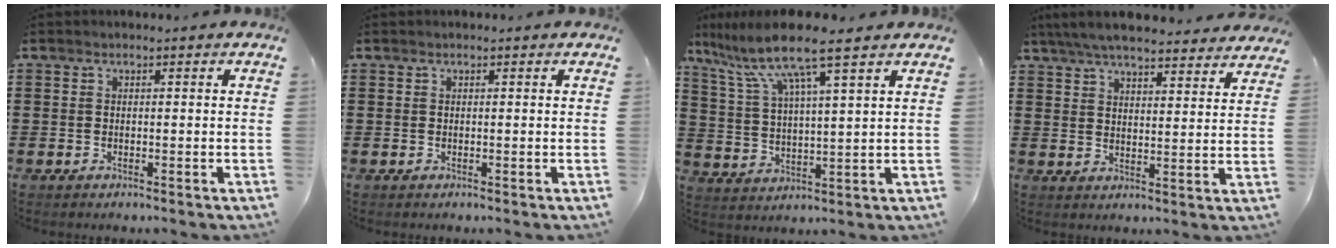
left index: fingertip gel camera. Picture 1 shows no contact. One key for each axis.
{"total": 0.0}
{"total": 9.7, "fx": 7.3, "fy": 0.6, "fz": 6.4, "tx": -0.148, "ty": -0.028, "tz": 0.122}
{"total": 6.5, "fx": 6.1, "fy": 0.5, "fz": 2.2, "tx": -0.063, "ty": -0.022, "tz": 0.110}